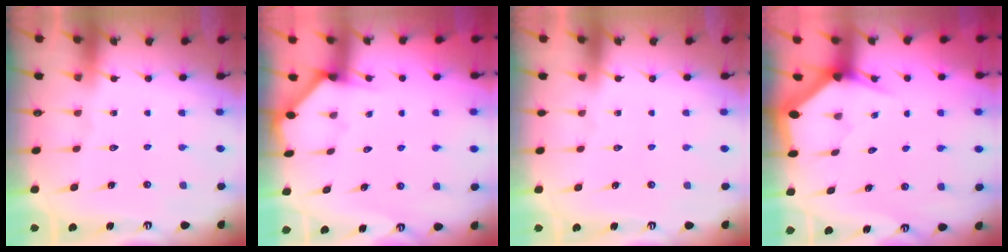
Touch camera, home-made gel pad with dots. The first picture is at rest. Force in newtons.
{"total": 2.0, "press": 2.0, "slide": 0.2}
{"total": 0.0}
{"total": 3.1, "press": 3.1, "slide": 0.1}